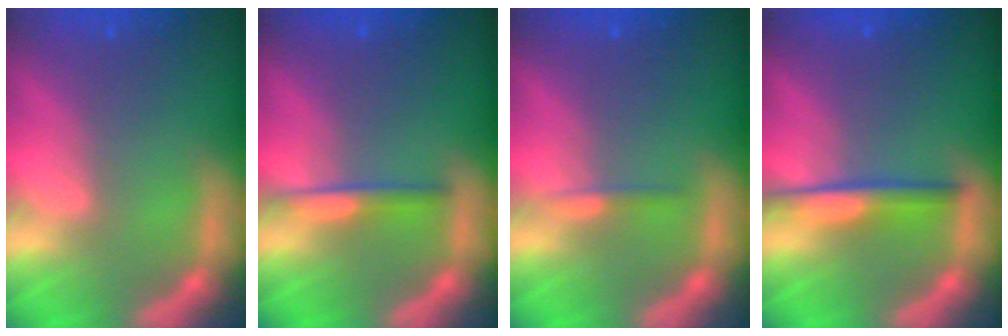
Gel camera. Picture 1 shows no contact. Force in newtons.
{"total": 1.9}
{"total": 0.9}
{"total": 3.0}